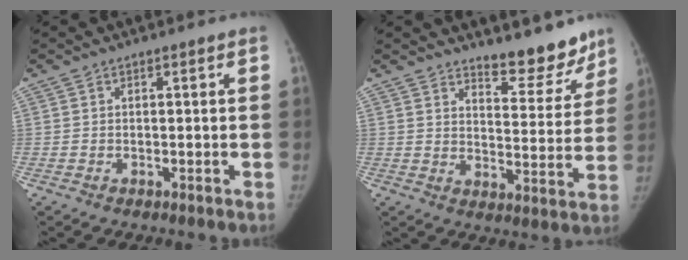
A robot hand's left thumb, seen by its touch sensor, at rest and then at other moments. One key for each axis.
{"total": 10.2, "fx": 8.9, "fy": 3.4, "fz": 3.8, "tx": -0.012, "ty": -0.077, "tz": 0.127}